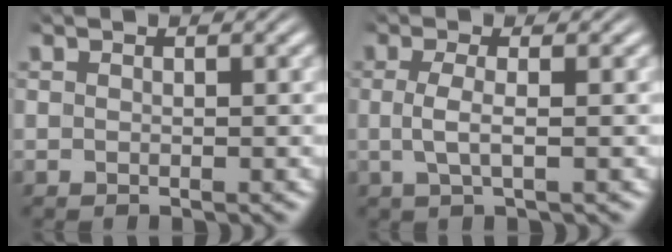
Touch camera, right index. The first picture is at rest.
{"total": 2.2, "force": [-0.1, 0.3, 2.2], "torque": [-0.053, -0.008, 0.004]}